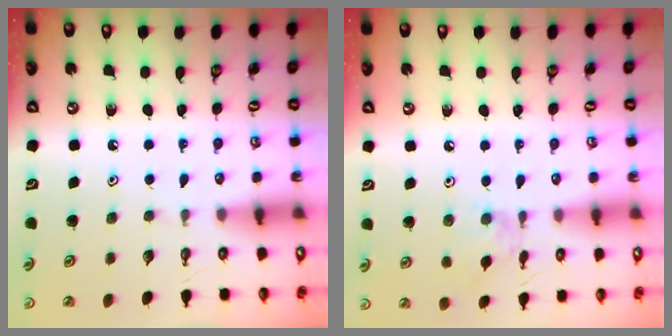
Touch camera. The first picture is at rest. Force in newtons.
{"total": 6.0, "press": 6.0, "slide": 0.7}